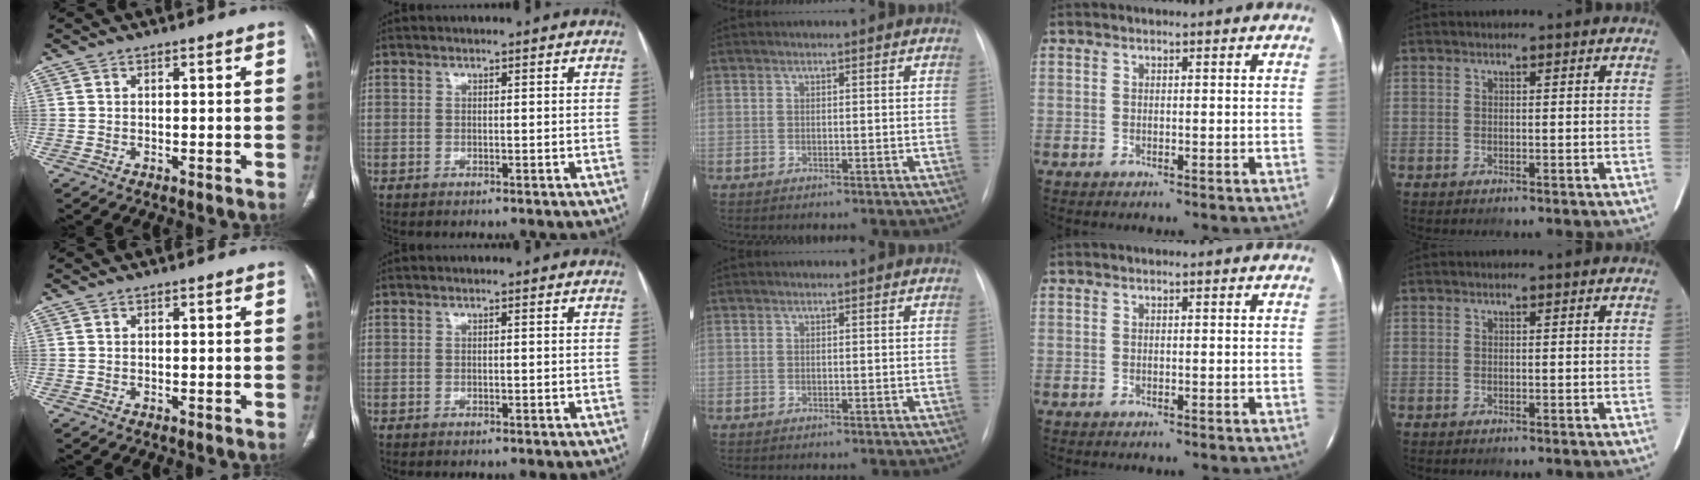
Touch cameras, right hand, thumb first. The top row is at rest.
{}